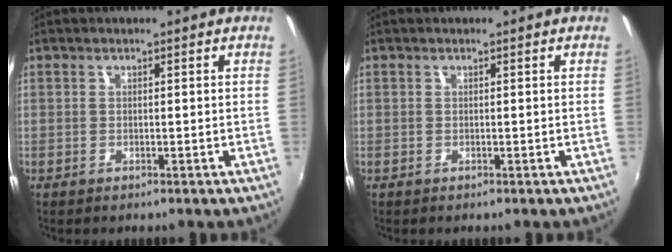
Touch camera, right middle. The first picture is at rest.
{"total": 0.0}